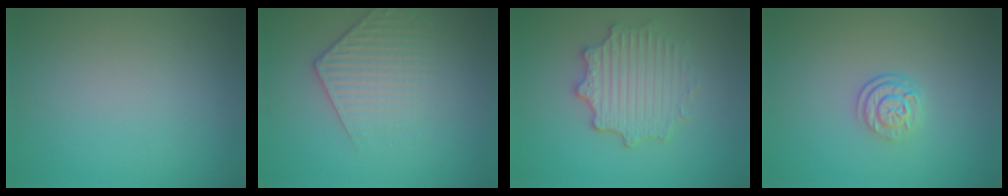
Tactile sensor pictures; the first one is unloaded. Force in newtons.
{"total": 3.1, "press": 3.0, "slide": 0.9}
{"total": 4.4, "press": 3.6, "slide": 2.5}
{"total": 2.4, "press": 1.8, "slide": 1.6}